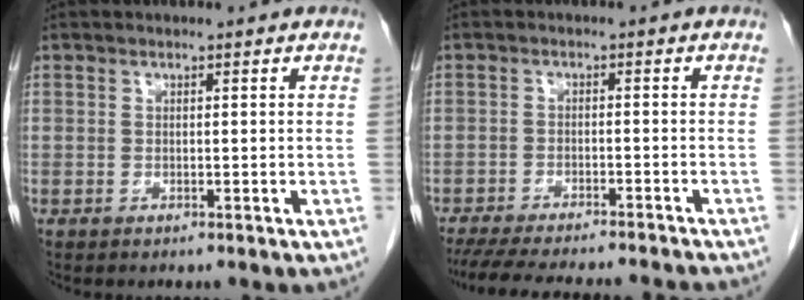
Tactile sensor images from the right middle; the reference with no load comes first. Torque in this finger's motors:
{"motor_torque": [0.27, -0.26, 0.06, 0.04]}